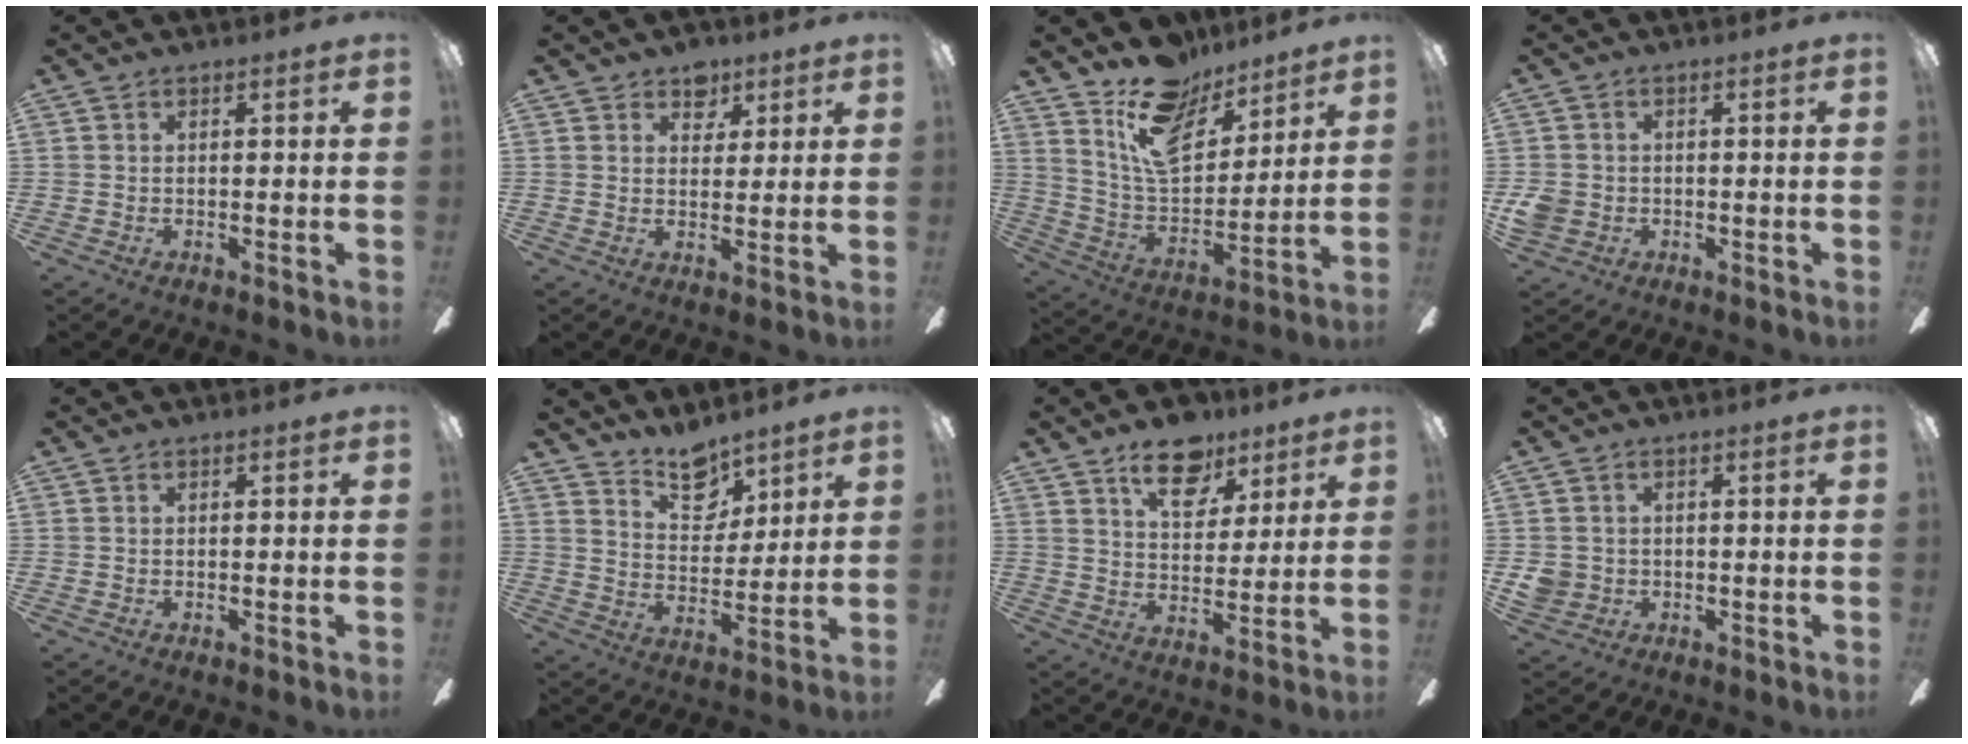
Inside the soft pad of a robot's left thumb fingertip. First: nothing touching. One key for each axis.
{"total": 5.1, "fx": 3.6, "fy": 3.4, "fz": 1.1, "tx": -0.004, "ty": -0.013, "tz": 0.060}
{"total": 17.3, "fx": 11.9, "fy": 9.1, "fz": 8.6, "tx": -0.150, "ty": -0.061, "tz": 0.218}
{"total": 3.8, "fx": -0.7, "fy": 3.5, "fz": 1.2, "tx": -0.022, "ty": 0.004, "tz": -0.013}
{"total": 0.0}
{"total": 10.6, "fx": 8.7, "fy": 5.0, "fz": 3.5, "tx": -0.052, "ty": -0.055, "tz": 0.159}
{"total": 13.3, "fx": 9.0, "fy": 7.1, "fz": 6.7, "tx": -0.085, "ty": -0.044, "tz": 0.158}
{"total": 3.7, "fx": -0.3, "fy": 3.6, "fz": 0.9, "tx": -0.021, "ty": 0.004, "tz": -0.007}